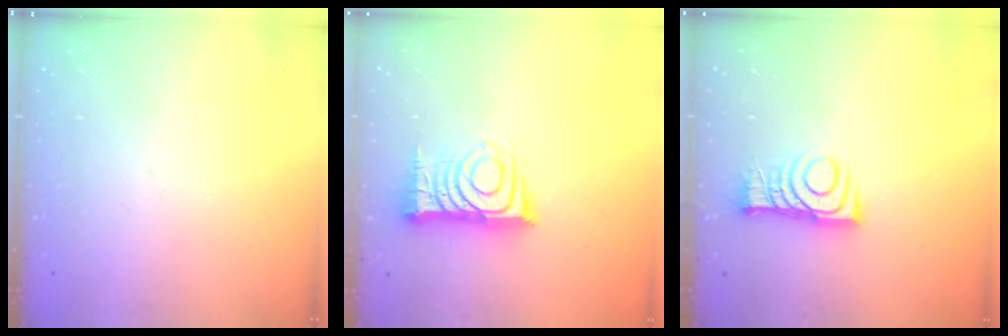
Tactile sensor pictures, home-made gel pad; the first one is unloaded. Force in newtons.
{"total": 12.7, "press": 12.6, "slide": 0.9}
{"total": 8.7, "press": 8.7, "slide": 0.8}